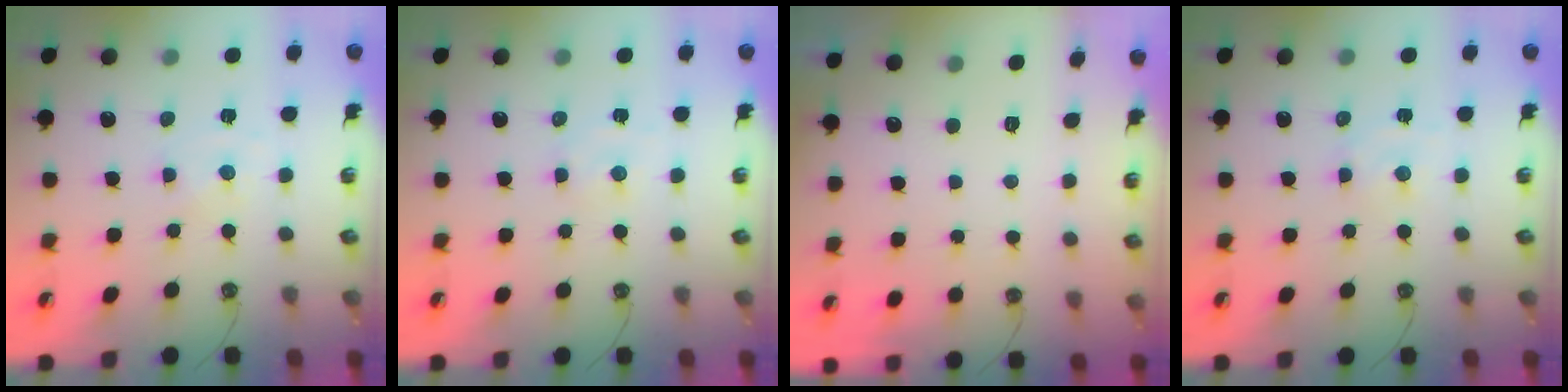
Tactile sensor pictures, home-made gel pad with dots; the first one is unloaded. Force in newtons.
{"total": 2.7, "press": 2.7, "slide": 0.4}
{"total": 0.0}
{"total": 2.1, "press": 2.1, "slide": 0.5}